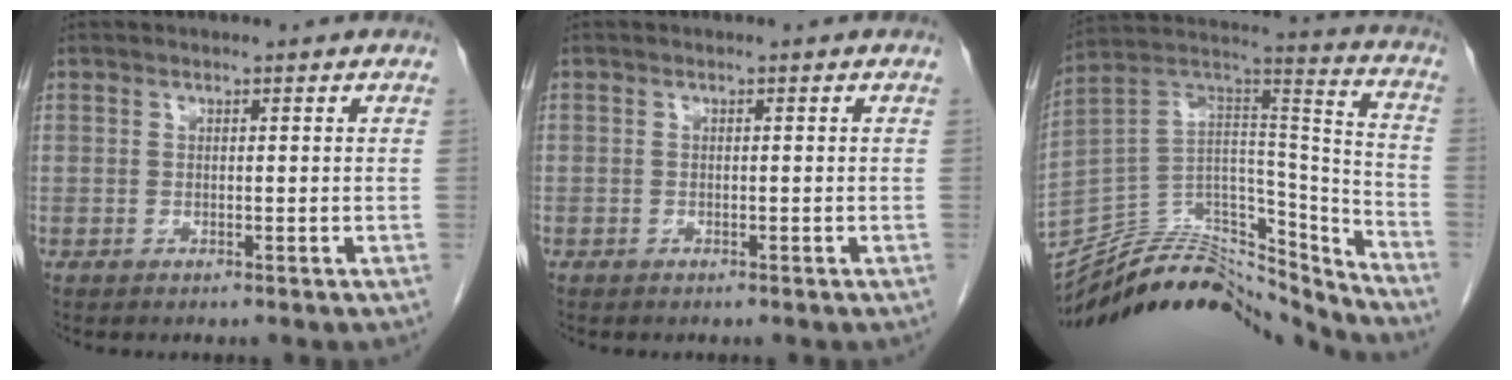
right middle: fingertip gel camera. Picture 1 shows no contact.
{"total": 0.6, "force": [-0.4, 0.4, 0.0], "torque": [-0.010, 0.001, -0.008]}
{"total": 25.9, "force": [-24.4, 5.5, 6.9], "torque": [-0.126, 0.038, -0.385]}